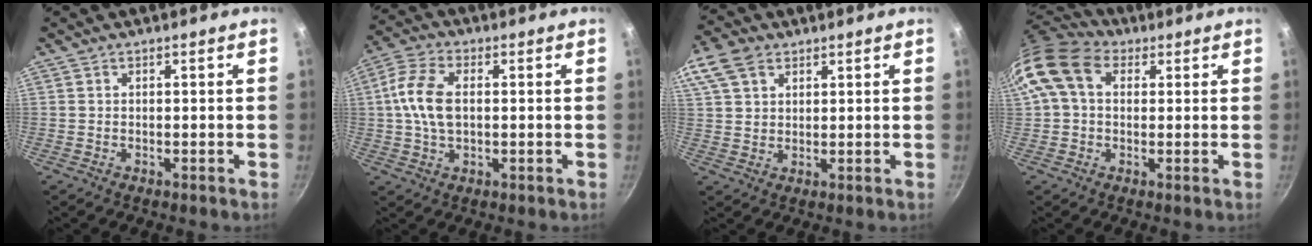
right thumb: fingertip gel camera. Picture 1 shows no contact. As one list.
[{"total": 9.4, "force": [0.7, 5.6, 7.6], "torque": [-0.149, 0.017, 0.007]}, {"total": 9.9, "force": [5.1, 6.6, 5.2], "torque": [-0.102, 0.010, 0.094]}, {"total": 14.0, "force": [3.8, 10.1, 8.9], "torque": [-0.171, 0.026, 0.053]}]